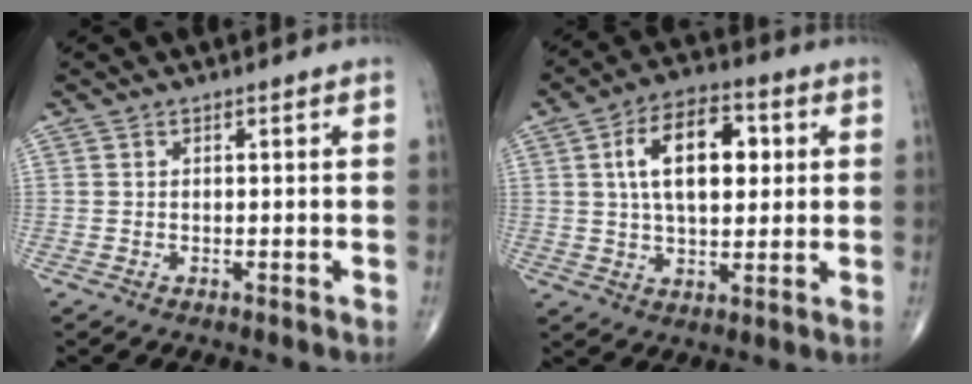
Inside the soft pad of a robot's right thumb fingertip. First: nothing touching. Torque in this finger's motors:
{"motor_torque": [1.17, 2.70, 1.30, 0.40, 0.36]}